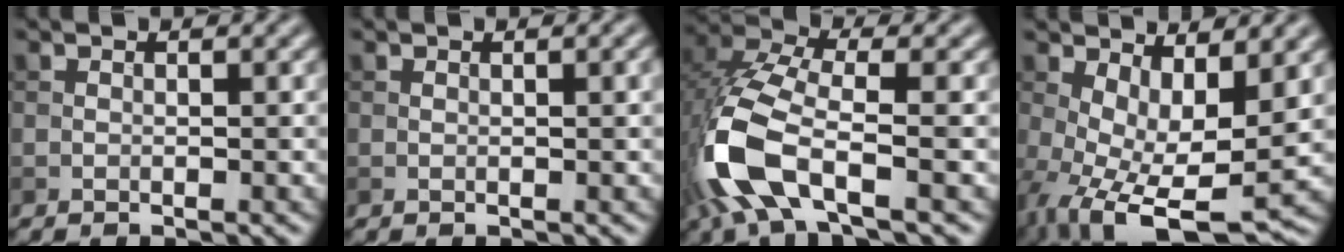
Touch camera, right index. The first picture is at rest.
{"total": 1.1, "force": [0.3, 0.2, 1.0], "torque": [-0.014, 0.003, 0.005]}
{"total": 9.6, "force": [-3.6, 4.2, 7.8], "torque": [-0.187, 0.000, -0.086]}
{"total": 8.6, "force": [-1.0, 4.1, 7.6], "torque": [-0.148, -0.023, -0.005]}